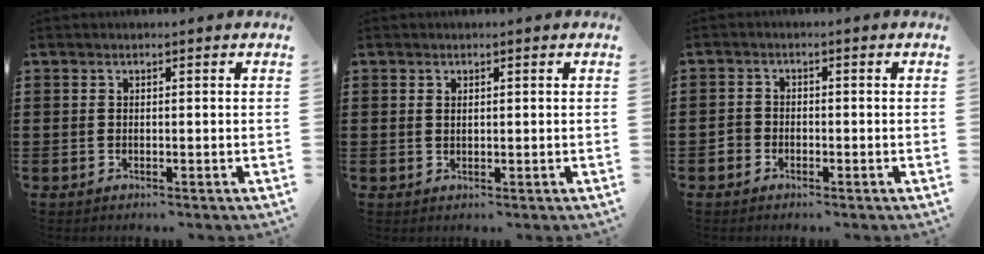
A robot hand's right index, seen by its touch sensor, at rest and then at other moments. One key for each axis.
{"total": 0.7, "fx": 0.3, "fy": 0.4, "fz": 0.5, "tx": -0.011, "ty": 0.002, "tz": 0.005}
{"total": 1.7, "fx": -1.1, "fy": 1.3, "fz": 0.5, "tx": -0.013, "ty": 0.003, "tz": -0.024}